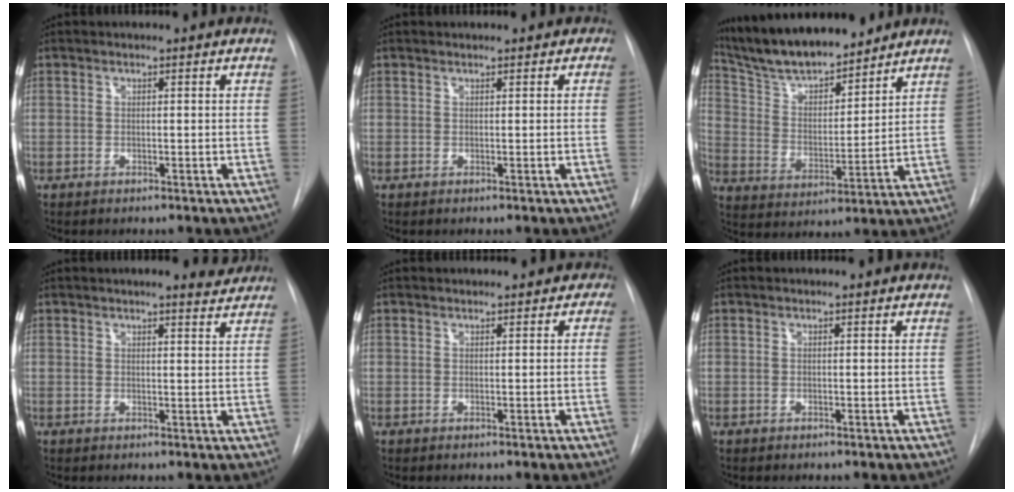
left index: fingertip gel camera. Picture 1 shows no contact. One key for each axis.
{"total": 1.5, "fx": 1.1, "fy": 0.9, "fz": 0.4, "tx": 0.000, "ty": 0.014, "tz": 0.013}
{"total": 15.1, "fx": 13.6, "fy": 2.7, "fz": 5.9, "tx": -0.108, "ty": 0.007, "tz": 0.245}
{"total": 5.1, "fx": 4.8, "fy": 0.8, "fz": 1.7, "tx": -0.025, "ty": 0.000, "tz": 0.048}
{"total": 1.8, "fx": 1.1, "fy": 1.3, "fz": 0.6, "tx": 0.004, "ty": 0.014, "tz": 0.013}
{"total": 0.0}